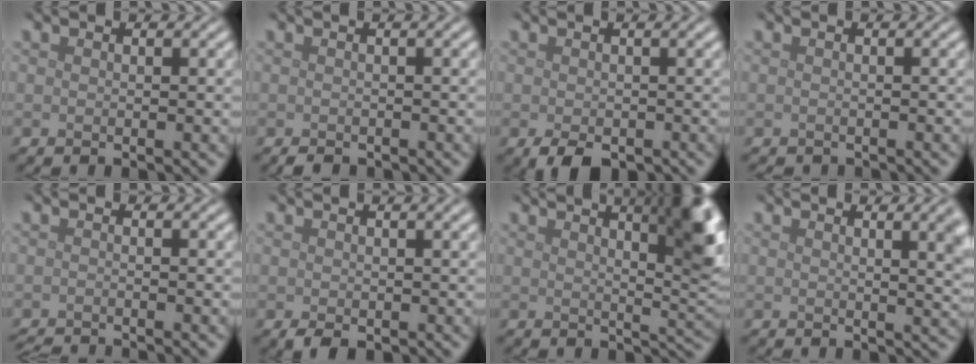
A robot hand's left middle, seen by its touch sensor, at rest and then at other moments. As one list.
[{"total": 1.3, "force": [-1.0, 0.4, 0.6], "torque": [-0.013, -0.004, -0.015]}, {"total": 3.3, "force": [-1.5, 1.7, 2.5], "torque": [-0.042, -0.008, -0.021]}, {"total": 0.9, "force": [-0.9, 0.0, 0.0], "torque": [0.001, -0.005, -0.014]}, {"total": 3.1, "force": [-3.0, 0.3, 1.0], "torque": [-0.018, -0.009, -0.050]}, {"total": 2.0, "force": [-0.6, 0.9, 1.7], "torque": [-0.031, -0.006, -0.006]}, {"total": 10.1, "force": [4.5, 3.6, 8.3], "torque": [-0.059, 0.031, 0.050]}, {"total": 5.1, "force": [1.4, 1.9, 4.6], "torque": [-0.030, 0.009, 0.017]}]